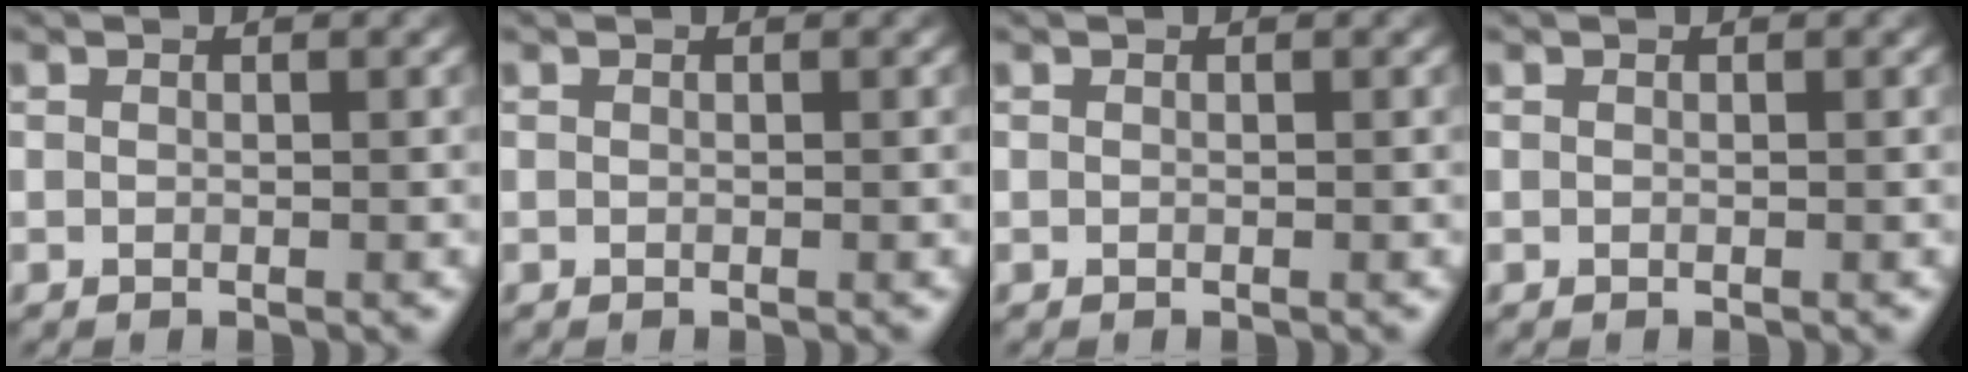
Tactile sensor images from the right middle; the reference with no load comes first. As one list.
[{"total": 0.0}, {"total": 0.0}, {"total": 0.0}]